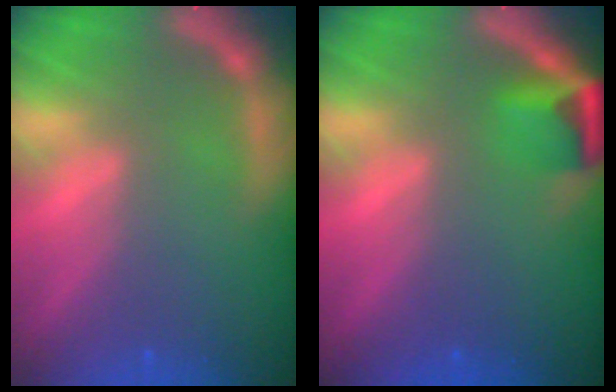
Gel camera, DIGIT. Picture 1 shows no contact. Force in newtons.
{"total": 3.4}